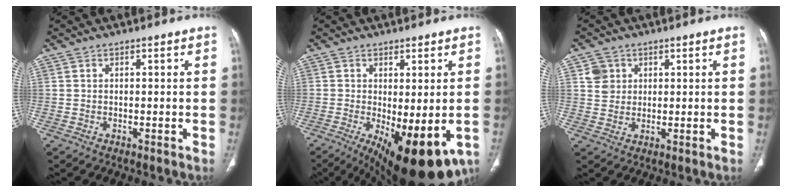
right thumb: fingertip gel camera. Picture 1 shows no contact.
{"total": 15.5, "force": [-5.8, 5.8, 13.1], "torque": [-0.179, -0.018, -0.071]}
{"total": 3.9, "force": [1.5, 3.5, 0.9], "torque": [-0.001, -0.004, 0.029]}